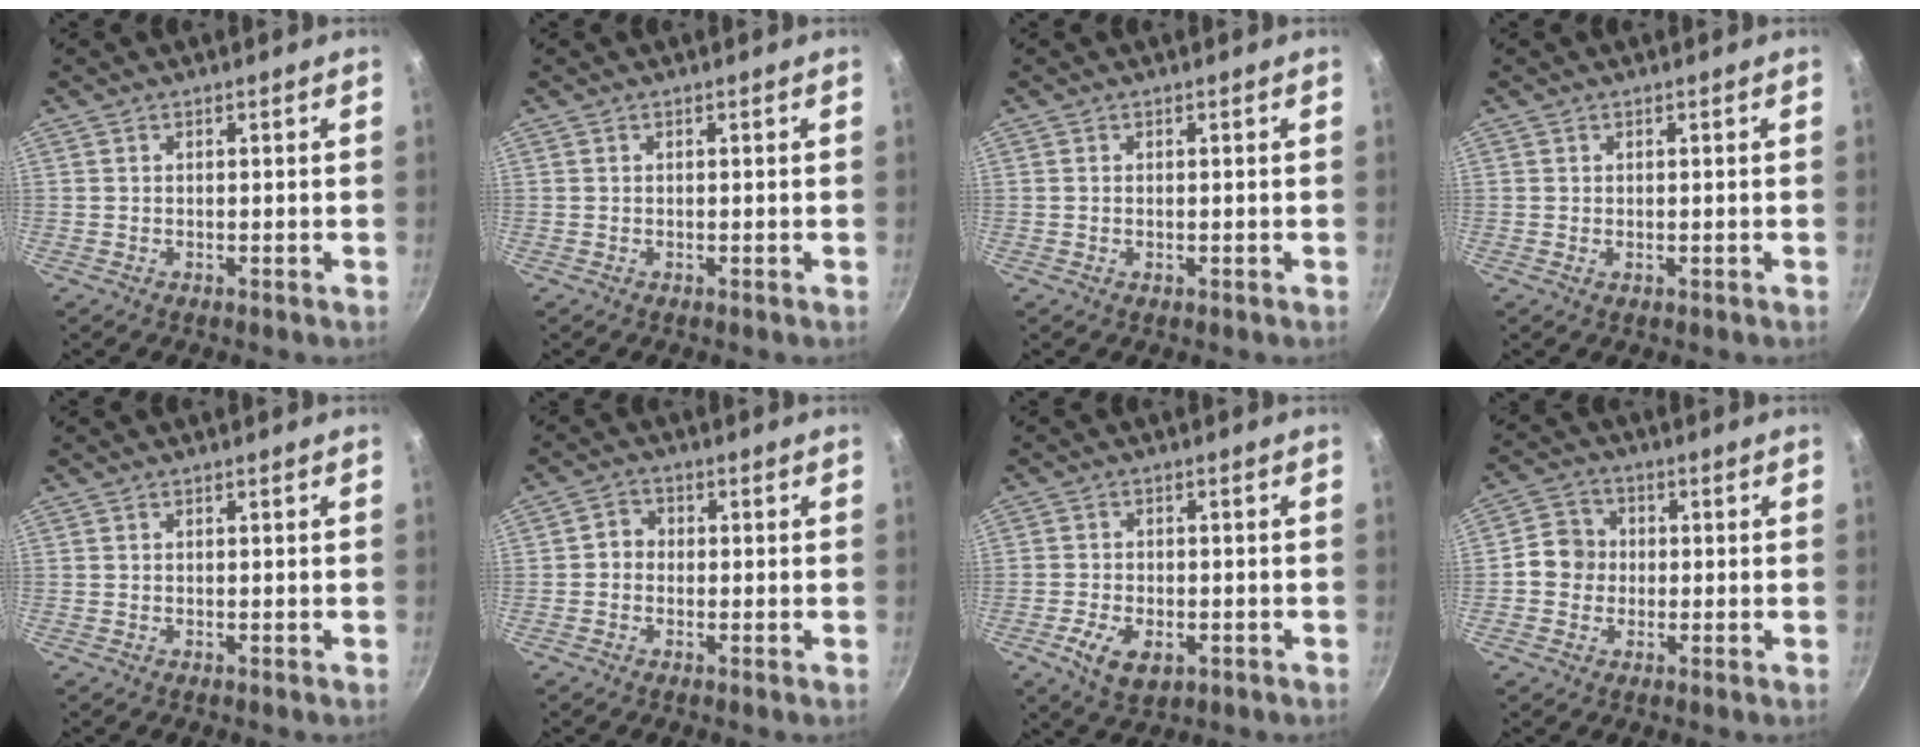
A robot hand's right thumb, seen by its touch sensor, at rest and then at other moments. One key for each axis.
{"total": 0.0}
{"total": 0.6, "fx": 0.0, "fy": 0.3, "fz": 0.4, "tx": -0.008, "ty": 0.000, "tz": -0.001}
{"total": 1.1, "fx": 0.3, "fy": 0.8, "fz": 0.7, "tx": -0.007, "ty": -0.009, "tz": 0.004}
{"total": 0.0}
{"total": 2.9, "fx": -0.5, "fy": 2.6, "fz": 1.2, "tx": -0.007, "ty": 0.011, "tz": -0.018}
{"total": 7.3, "fx": -2.8, "fy": 4.3, "fz": 5.2, "tx": -0.090, "ty": 0.006, "tz": -0.043}
{"total": 6.2, "fx": -0.4, "fy": 5.7, "fz": 2.4, "tx": -0.009, "ty": 0.014, "tz": -0.025}